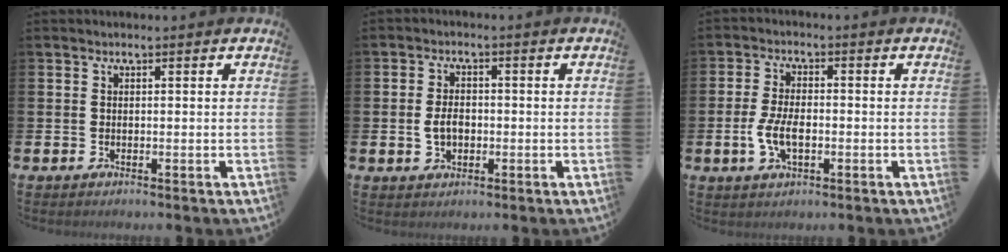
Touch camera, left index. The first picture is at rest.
{"total": 3.1, "force": [-0.4, 2.1, 2.2], "torque": [-0.033, 0.002, -0.012]}
{"total": 5.0, "force": [-0.9, 2.5, 4.2], "torque": [-0.084, 0.000, -0.020]}